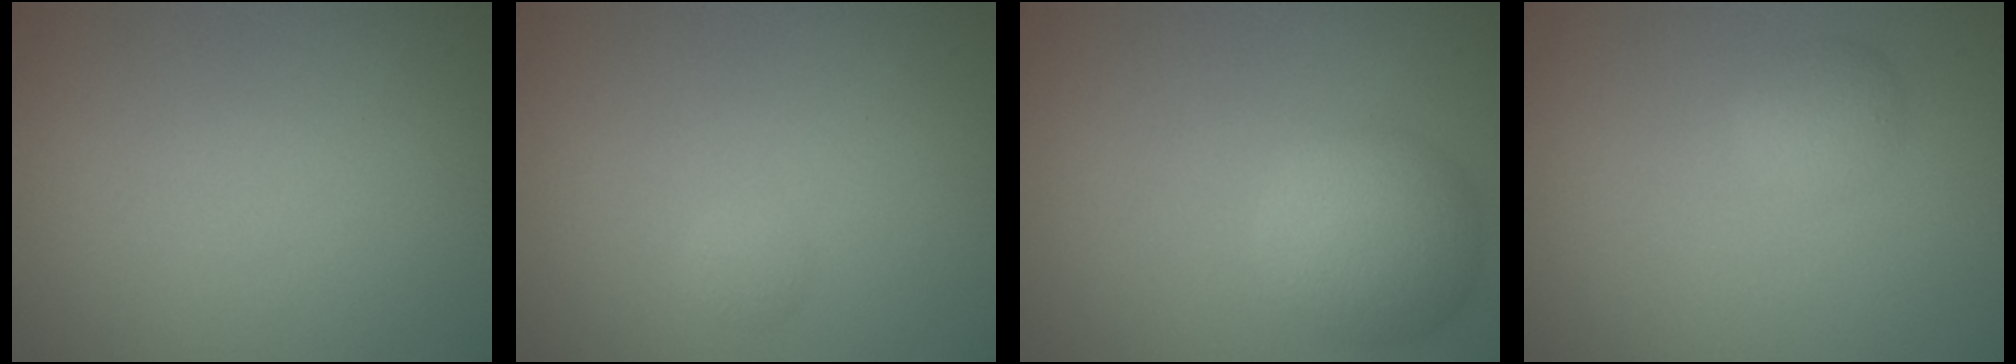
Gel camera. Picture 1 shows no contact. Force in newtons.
{"total": 0.7, "press": 0.7, "slide": 0.0}
{"total": 4.2, "press": 4.2, "slide": 0.2}
{"total": 1.5, "press": 1.5, "slide": 0.1}